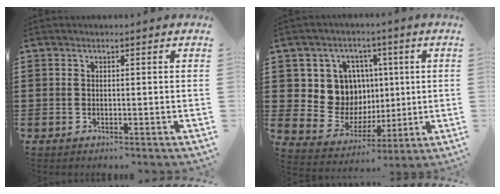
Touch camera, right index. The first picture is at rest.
{"total": 9.8, "force": [2.2, 9.3, 2.4], "torque": [-0.065, -0.017, 0.051]}